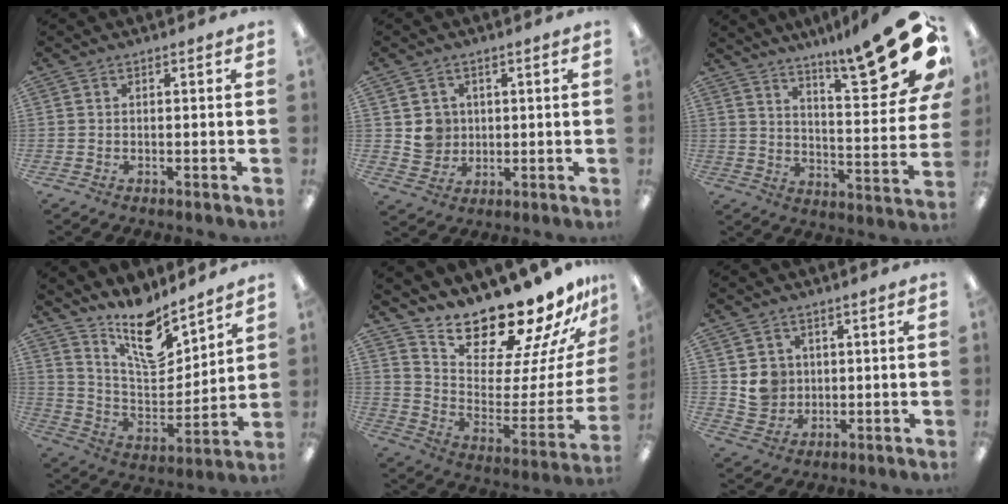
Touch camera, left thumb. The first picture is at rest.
{"total": 6.1, "force": [1.4, 5.9, 0.9], "torque": [-0.013, 0.004, 0.029]}
{"total": 22.4, "force": [14.6, 4.4, 16.4], "torque": [-0.225, -0.102, 0.226]}
{"total": 15.5, "force": [12.0, 5.7, 7.9], "torque": [-0.134, -0.086, 0.212]}
{"total": 17.6, "force": [16.7, 2.8, 4.9], "torque": [-0.077, -0.162, 0.277]}
{"total": 6.2, "force": [1.8, 5.8, 1.1], "torque": [-0.018, 0.004, 0.036]}